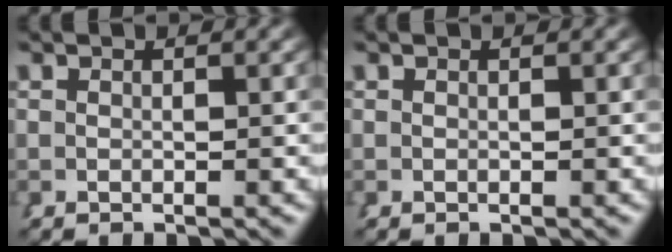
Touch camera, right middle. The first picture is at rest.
{"total": 0.0}